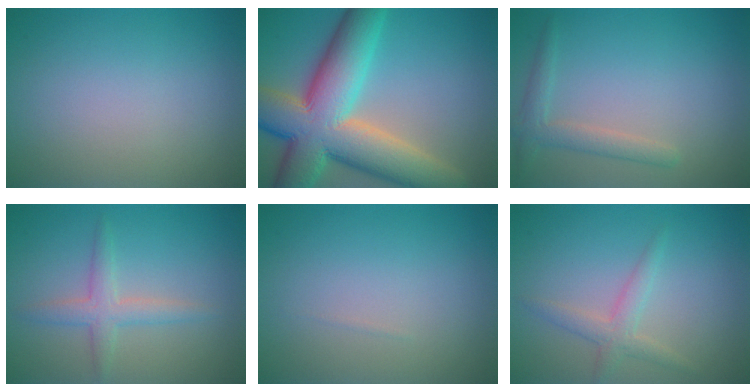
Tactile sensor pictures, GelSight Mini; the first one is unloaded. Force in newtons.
{"total": 13.8, "press": 13.8, "slide": 0.9}
{"total": 2.3, "press": 2.2, "slide": 0.2}
{"total": 2.5, "press": 2.5, "slide": 0.1}
{"total": 0.0}
{"total": 2.2, "press": 2.1, "slide": 0.1}